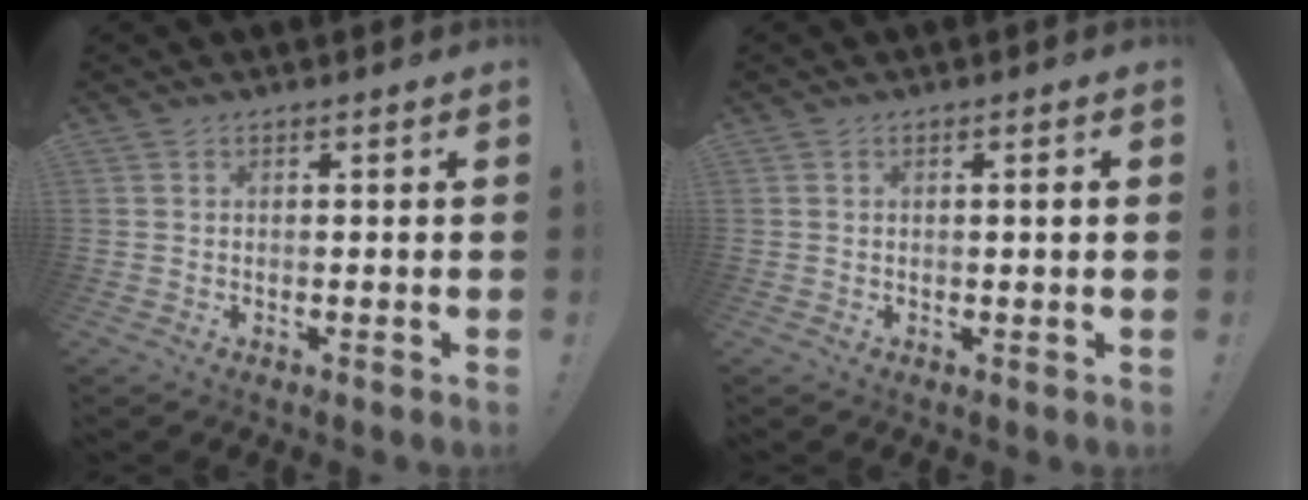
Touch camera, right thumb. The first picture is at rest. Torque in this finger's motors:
{"motor_torque": [0.12, -0.02, 0.20, 0.20, 0.03]}